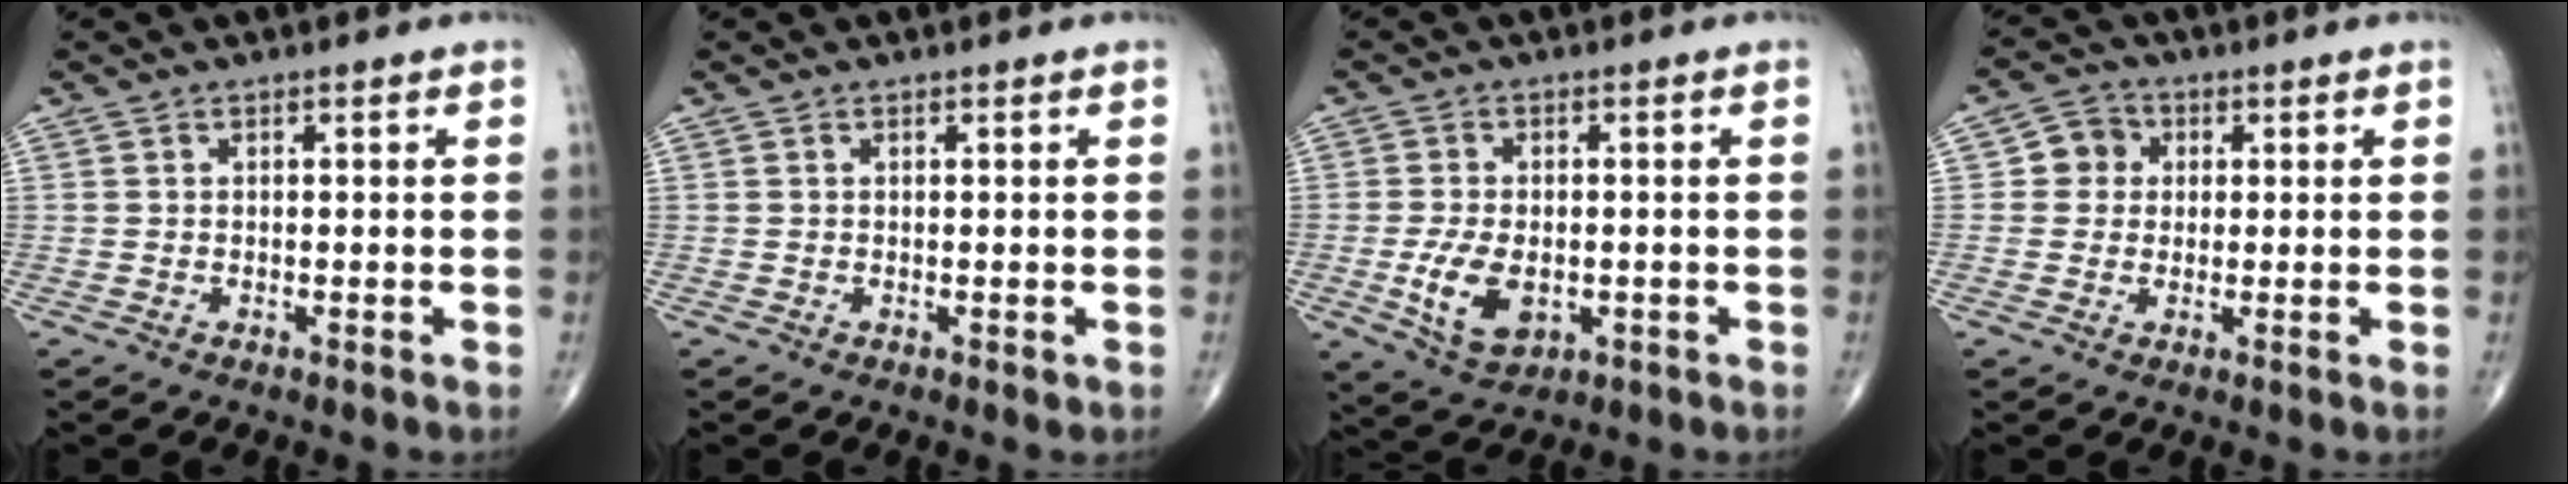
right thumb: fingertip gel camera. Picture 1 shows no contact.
{"total": 0.7, "force": [-0.1, 0.3, 0.6], "torque": [-0.005, -0.001, 0.001]}
{"total": 8.4, "force": [-1.9, 5.0, 6.4], "torque": [-0.111, -0.004, -0.023]}
{"total": 4.8, "force": [0.7, 4.5, 1.5], "torque": [0.002, 0.007, 0.002]}